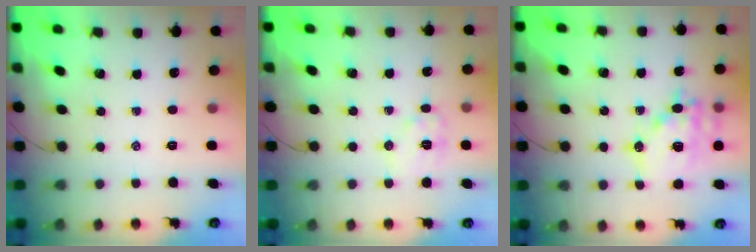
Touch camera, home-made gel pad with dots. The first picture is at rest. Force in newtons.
{"total": 7.7, "press": 7.7, "slide": 0.6}
{"total": 16.2, "press": 15.9, "slide": 3.2}